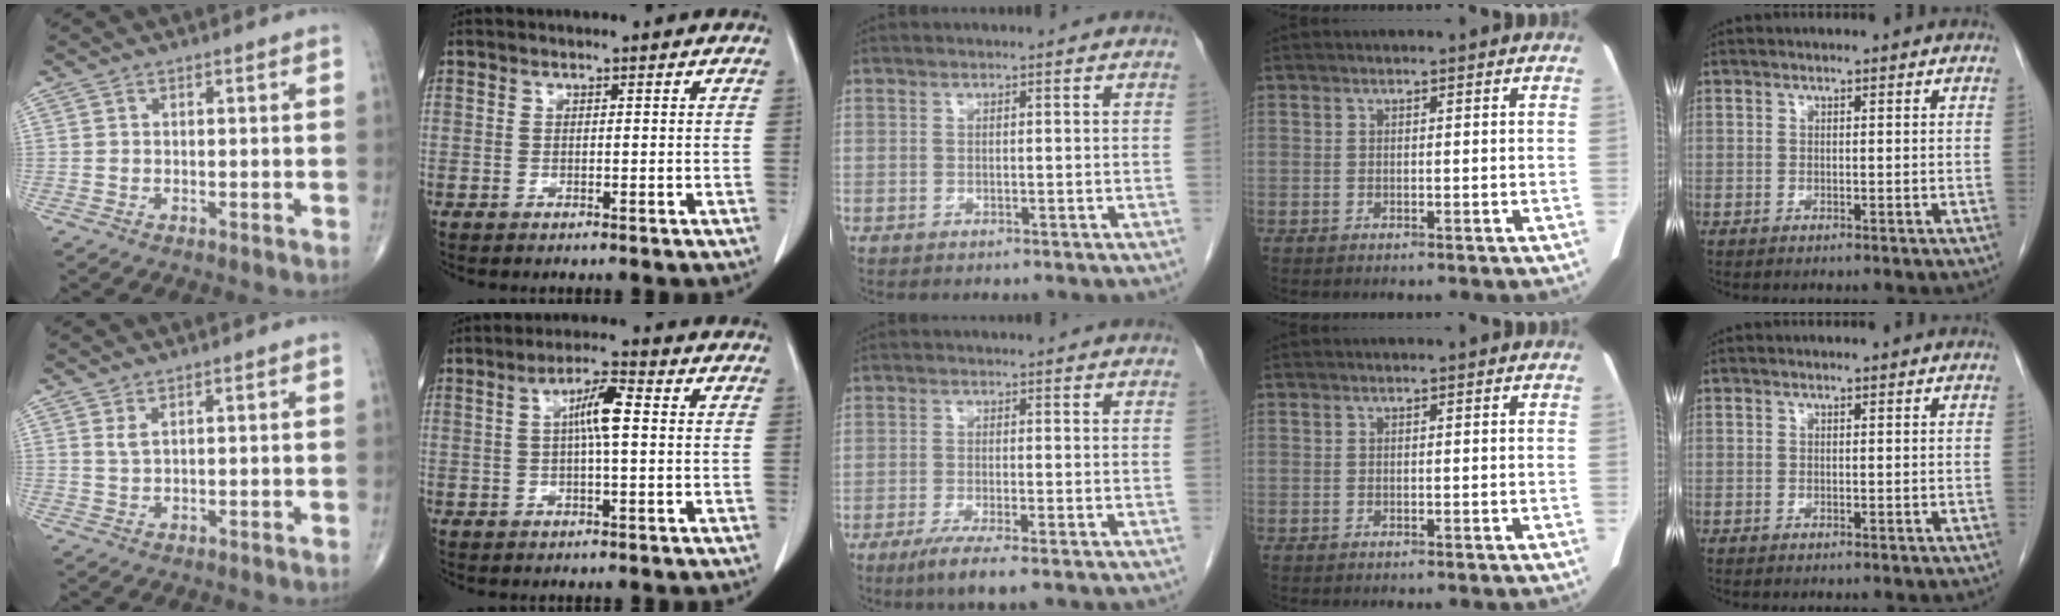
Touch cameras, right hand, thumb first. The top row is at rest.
{"thumb": {"total": 1.5, "force": [0.9, 0.3, 1.1], "torque": [-0.027, -0.003, 0.023]}, "index": {"total": 5.5, "force": [0.7, 0.7, 5.4], "torque": [-0.100, 0.011, 0.009]}, "middle": {"total": 4.8, "force": [-2.9, 0.2, 3.7], "torque": [-0.070, -0.015, -0.053]}}